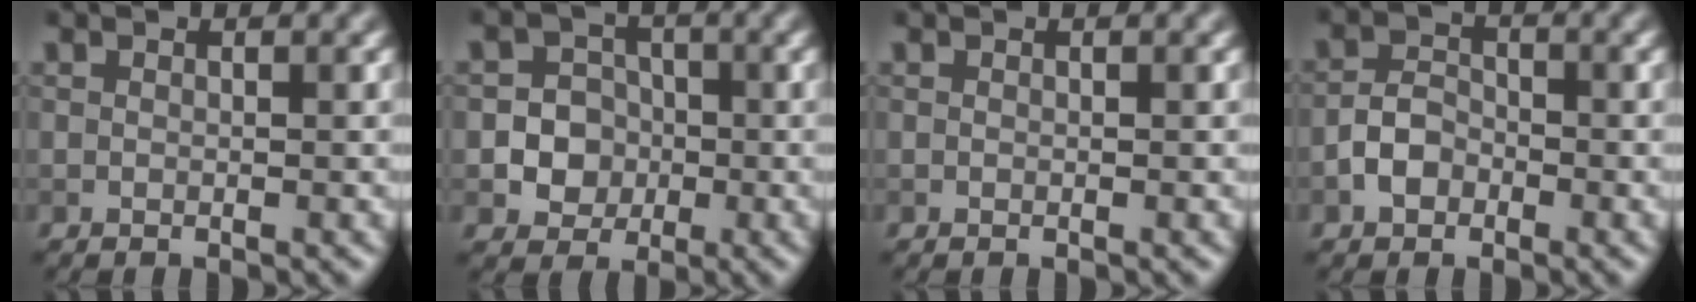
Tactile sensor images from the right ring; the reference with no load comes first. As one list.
[{"total": 5.2, "force": [-1.0, 4.9, 1.5], "torque": [-0.006, 0.014, -0.037]}, {"total": 0.0}, {"total": 2.7, "force": [-1.3, 1.9, 1.4], "torque": [-0.022, 0.007, -0.030]}]